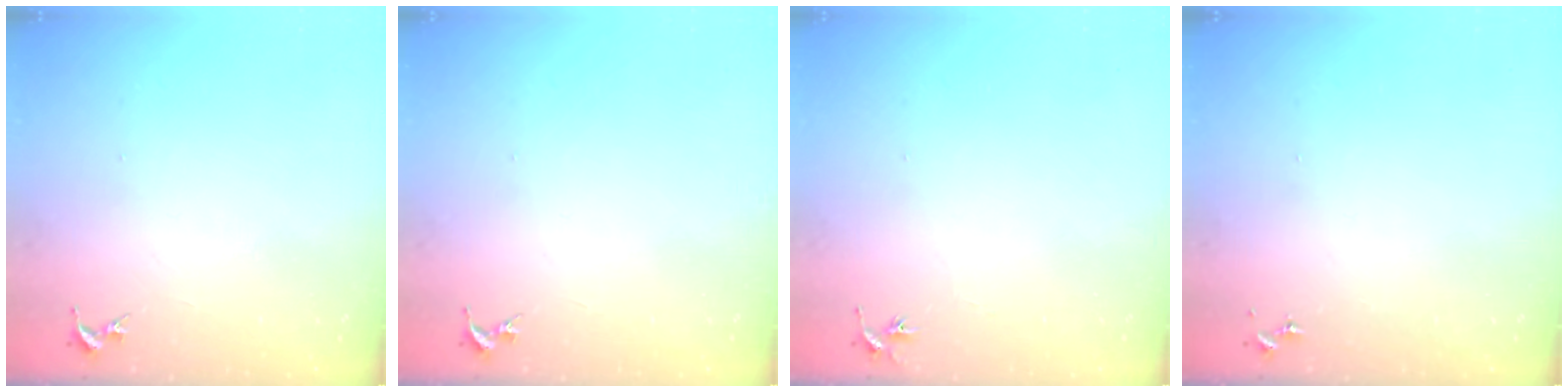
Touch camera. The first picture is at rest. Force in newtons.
{"total": 0.0}
{"total": 2.9, "press": 2.9, "slide": 0.3}
{"total": 0.0}